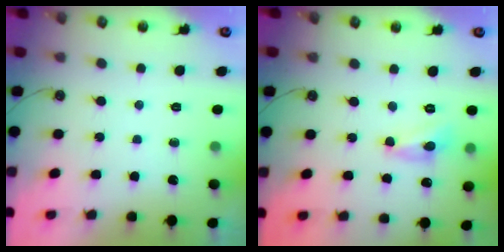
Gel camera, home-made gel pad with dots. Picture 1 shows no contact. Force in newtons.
{"total": 2.2, "press": 2.2, "slide": 0.3}